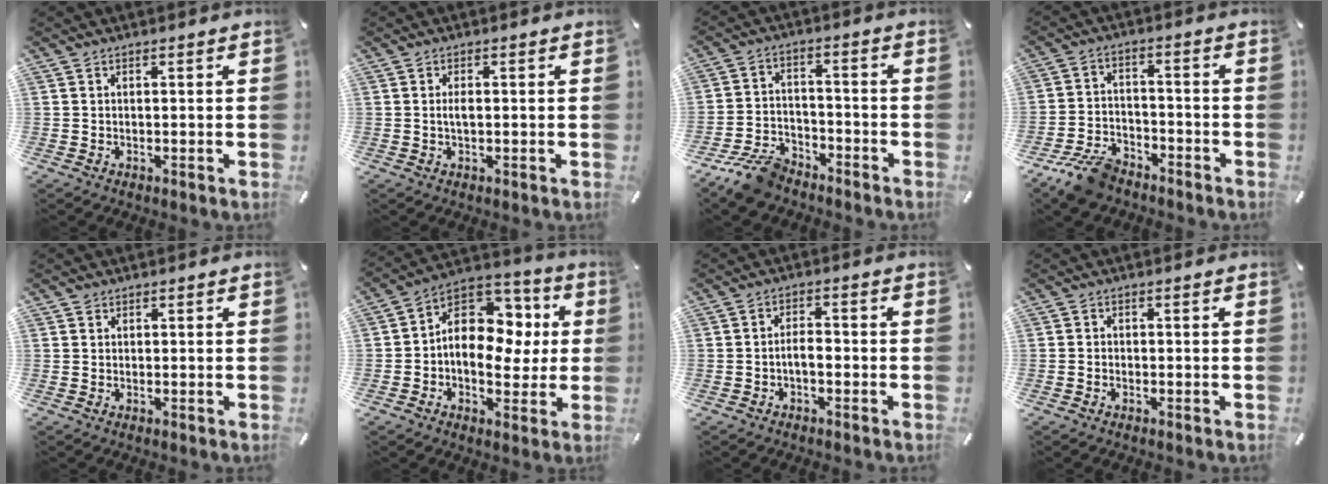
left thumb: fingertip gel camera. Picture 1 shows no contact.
{"total": 1.9, "force": [0.0, 0.7, 1.8], "torque": [-0.036, 0.000, 0.000]}
{"total": 9.6, "force": [-7.6, 4.4, 3.7], "torque": [-0.070, 0.043, -0.143]}
{"total": 9.4, "force": [-7.4, 4.6, 3.7], "torque": [-0.063, 0.044, -0.135]}
{"total": 0.6, "force": [0.3, 0.6, 0.0], "torque": [0.001, 0.003, 0.005]}
{"total": 12.6, "force": [1.7, 10.3, 7.1], "torque": [-0.112, -0.020, 0.037]}
{"total": 3.5, "force": [-1.4, 1.5, 2.8], "torque": [-0.056, 0.007, -0.027]}
{"total": 0.8, "force": [-0.6, 0.4, 0.3], "torque": [-0.005, 0.001, -0.013]}